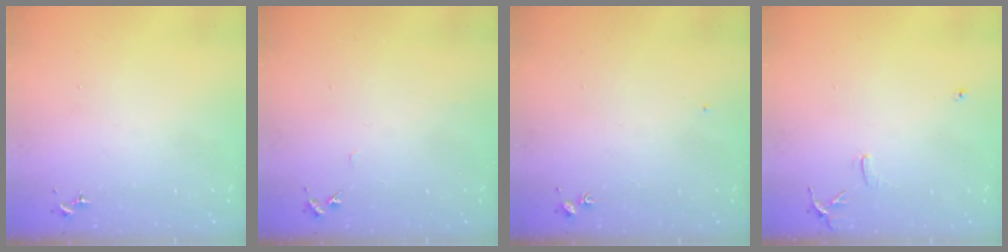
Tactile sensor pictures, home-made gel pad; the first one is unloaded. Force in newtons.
{"total": 4.0, "press": 4.0, "slide": 0.5}
{"total": 4.4, "press": 4.4, "slide": 0.5}
{"total": 6.2, "press": 6.1, "slide": 0.7}